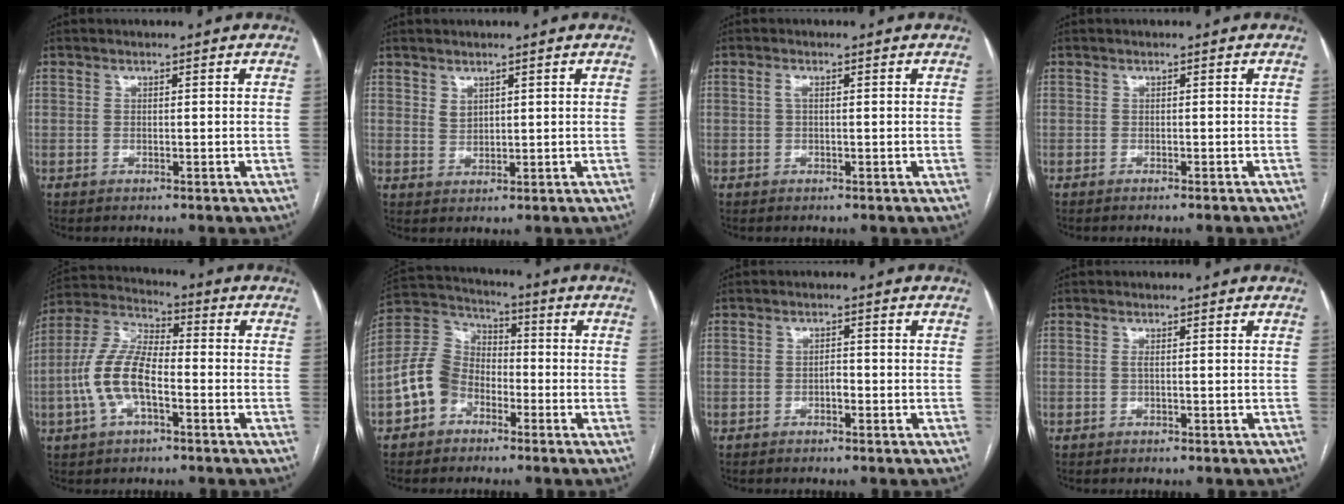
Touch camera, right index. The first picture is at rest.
{"total": 1.8, "force": [1.2, 1.0, 0.9], "torque": [-0.017, -0.002, 0.029]}
{"total": 1.1, "force": [0.1, 0.4, 1.0], "torque": [-0.022, 0.002, 0.000]}
{"total": 1.5, "force": [-1.3, -0.3, 0.7], "torque": [-0.009, 0.003, -0.016]}
{"total": 11.3, "force": [-2.9, 4.5, 9.9], "torque": [-0.226, 0.016, -0.059]}
{"total": 9.4, "force": [-3.9, 7.3, 4.5], "torque": [-0.112, 0.031, -0.077]}
{"total": 1.3, "force": [-0.6, 0.6, 1.0], "torque": [-0.015, 0.004, -0.011]}
{"total": 0.5, "force": [-0.1, -0.1, 0.5], "torque": [-0.012, 0.000, -0.002]}